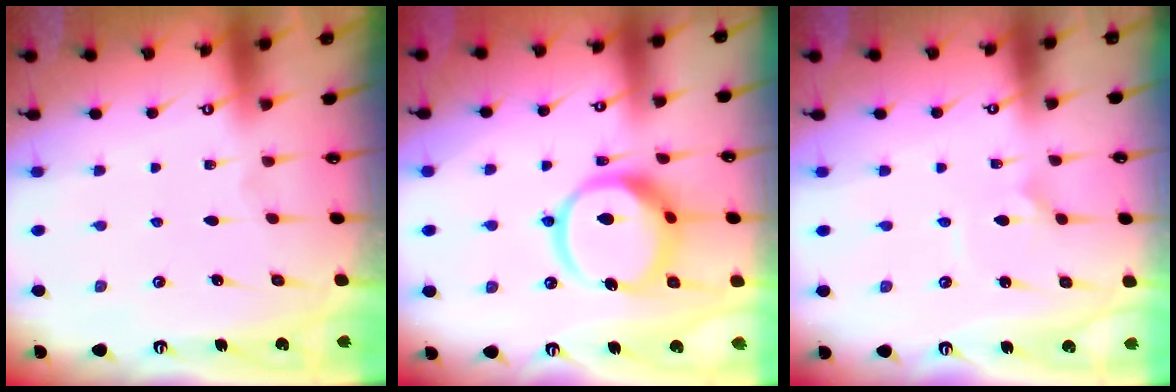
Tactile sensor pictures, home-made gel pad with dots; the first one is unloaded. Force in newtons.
{"total": 14.7, "press": 14.6, "slide": 1.9}
{"total": 2.5, "press": 2.4, "slide": 0.4}